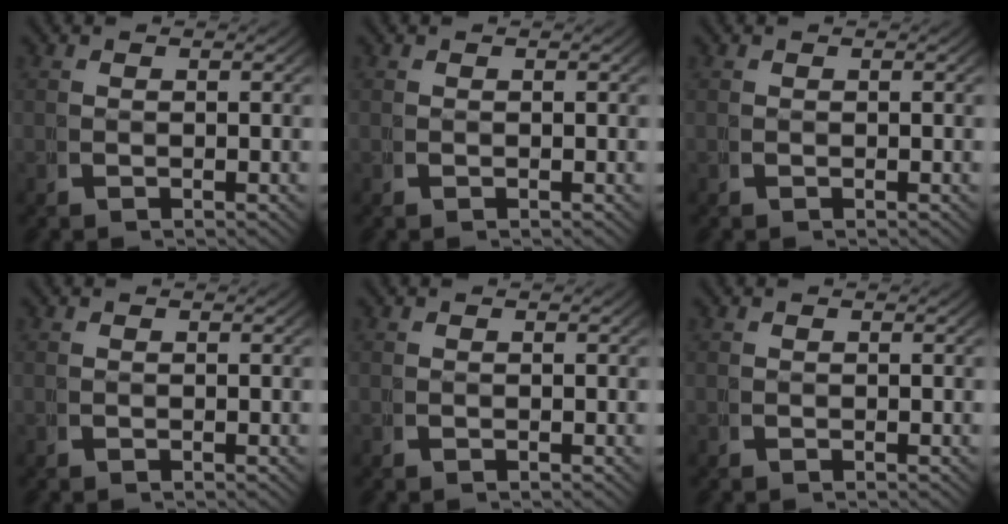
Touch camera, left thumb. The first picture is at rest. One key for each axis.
{"total": 0.0}
{"total": 0.0}
{"total": 0.0}
{"total": 0.0}
{"total": 0.0}